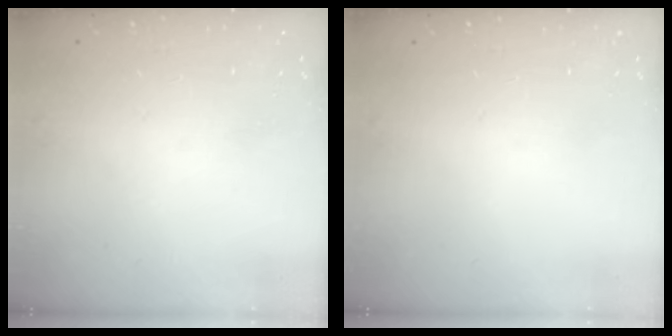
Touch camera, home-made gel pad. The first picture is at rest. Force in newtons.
{"total": 0.0}